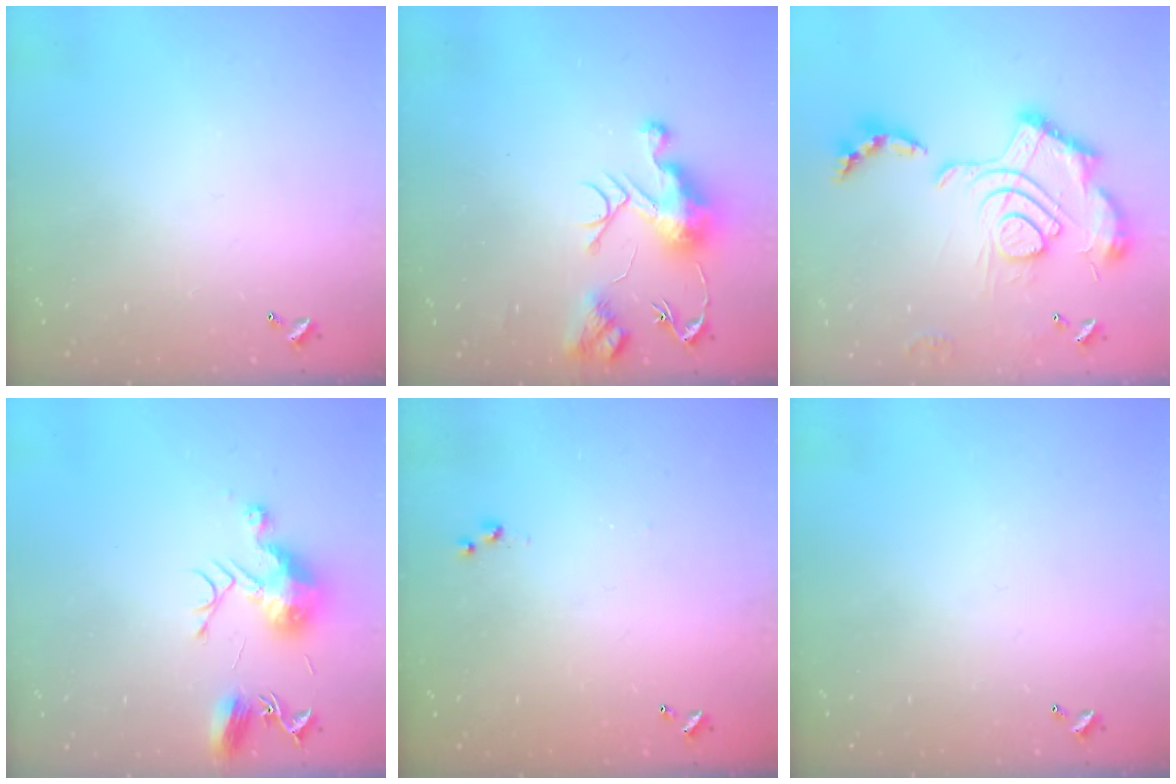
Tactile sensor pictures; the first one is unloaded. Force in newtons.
{"total": 9.4, "press": 9.4, "slide": 0.7}
{"total": 2.5, "press": 1.9, "slide": 1.7}
{"total": 9.6, "press": 9.6, "slide": 0.4}
{"total": 3.0, "press": 3.0, "slide": 0.4}
{"total": 0.0}